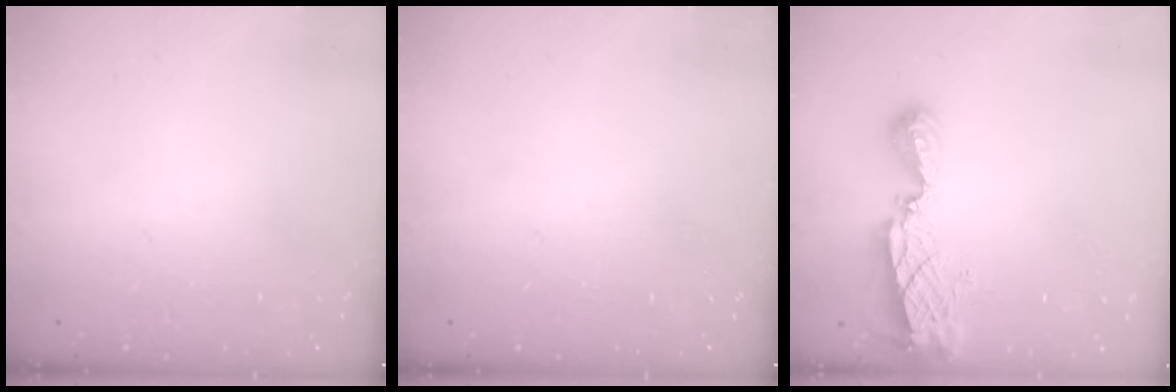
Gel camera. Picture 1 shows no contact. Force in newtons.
{"total": 0.0}
{"total": 7.9, "press": 7.9, "slide": 0.3}